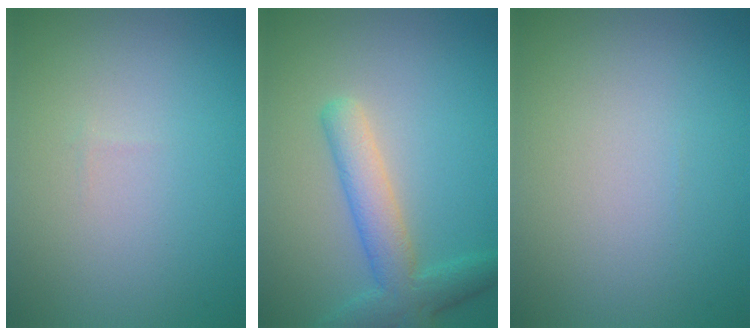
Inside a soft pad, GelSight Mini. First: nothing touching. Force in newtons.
{"total": 4.4, "press": 4.4, "slide": 0.2}
{"total": 0.0}